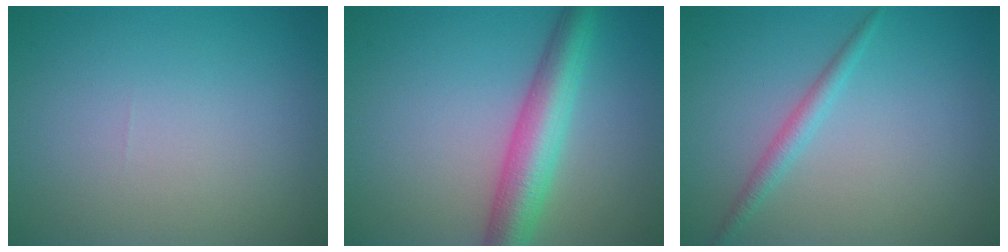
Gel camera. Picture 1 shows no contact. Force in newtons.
{"total": 5.7, "press": 5.7, "slide": 0.2}
{"total": 1.7, "press": 1.7, "slide": 0.1}